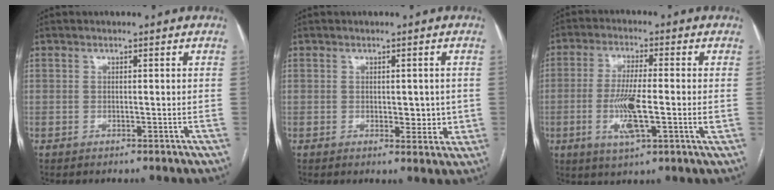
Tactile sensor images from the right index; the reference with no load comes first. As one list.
[{"total": 3.8, "force": [0.1, 2.2, 3.1], "torque": [-0.033, -0.002, 0.007]}, {"total": 9.5, "force": [-1.6, 1.3, 9.3], "torque": [-0.178, -0.005, -0.030]}]